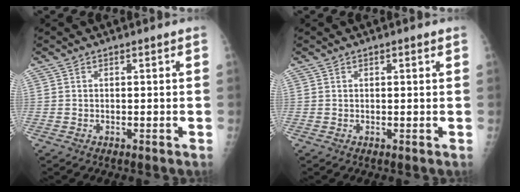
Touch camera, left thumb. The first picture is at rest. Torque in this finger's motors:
{"motor_torque": [-0.17, -0.04, -0.14, -0.05, 0.00]}